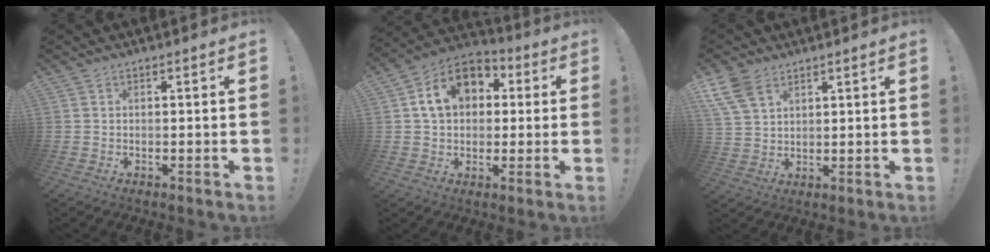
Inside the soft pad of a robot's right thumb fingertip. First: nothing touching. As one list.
[{"total": 14.5, "force": [4.0, 11.2, 8.3], "torque": [-0.116, 0.003, 0.078]}, {"total": 9.7, "force": [5.9, 6.1, 4.7], "torque": [-0.099, -0.023, 0.122]}]